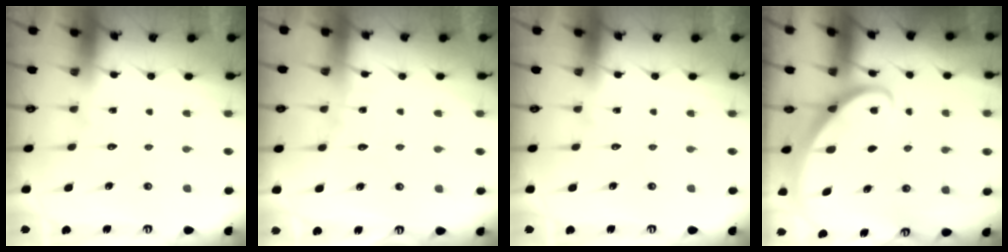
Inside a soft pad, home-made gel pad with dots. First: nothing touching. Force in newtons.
{"total": 1.5, "press": 1.5, "slide": 0.2}
{"total": 0.0}
{"total": 2.8, "press": 2.8, "slide": 0.2}